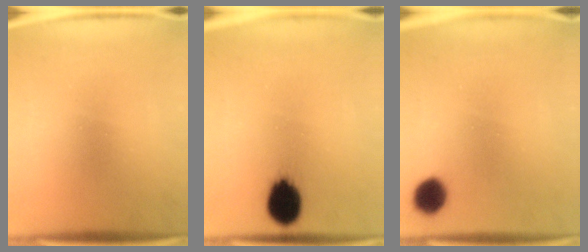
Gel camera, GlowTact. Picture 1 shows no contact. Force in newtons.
{"total": 10.4}
{"total": 7.3}